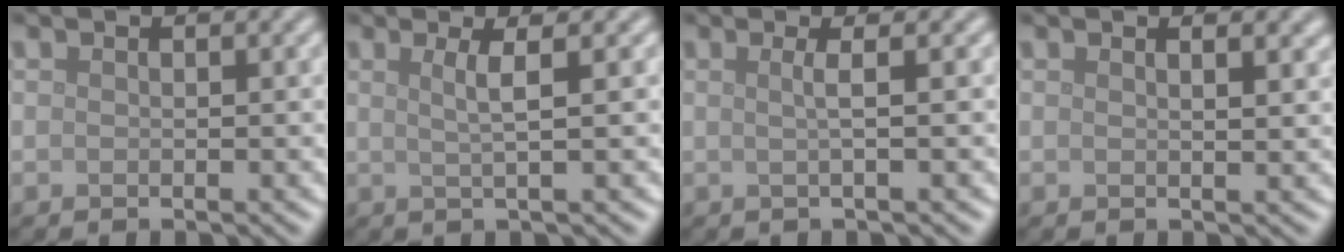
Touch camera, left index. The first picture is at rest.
{"total": 2.3, "force": [0.6, 0.5, 2.1], "torque": [-0.039, 0.003, 0.006]}
{"total": 1.8, "force": [0.2, 0.6, 1.7], "torque": [-0.026, 0.005, -0.009]}
{"total": 2.1, "force": [1.3, 0.8, 1.4], "torque": [-0.006, 0.006, 0.008]}